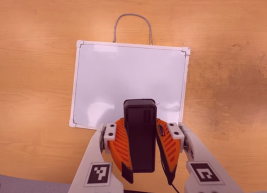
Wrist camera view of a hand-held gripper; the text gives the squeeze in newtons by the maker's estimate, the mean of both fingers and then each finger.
{"total": 10.3, "left": 8.9, "right": 11.6}